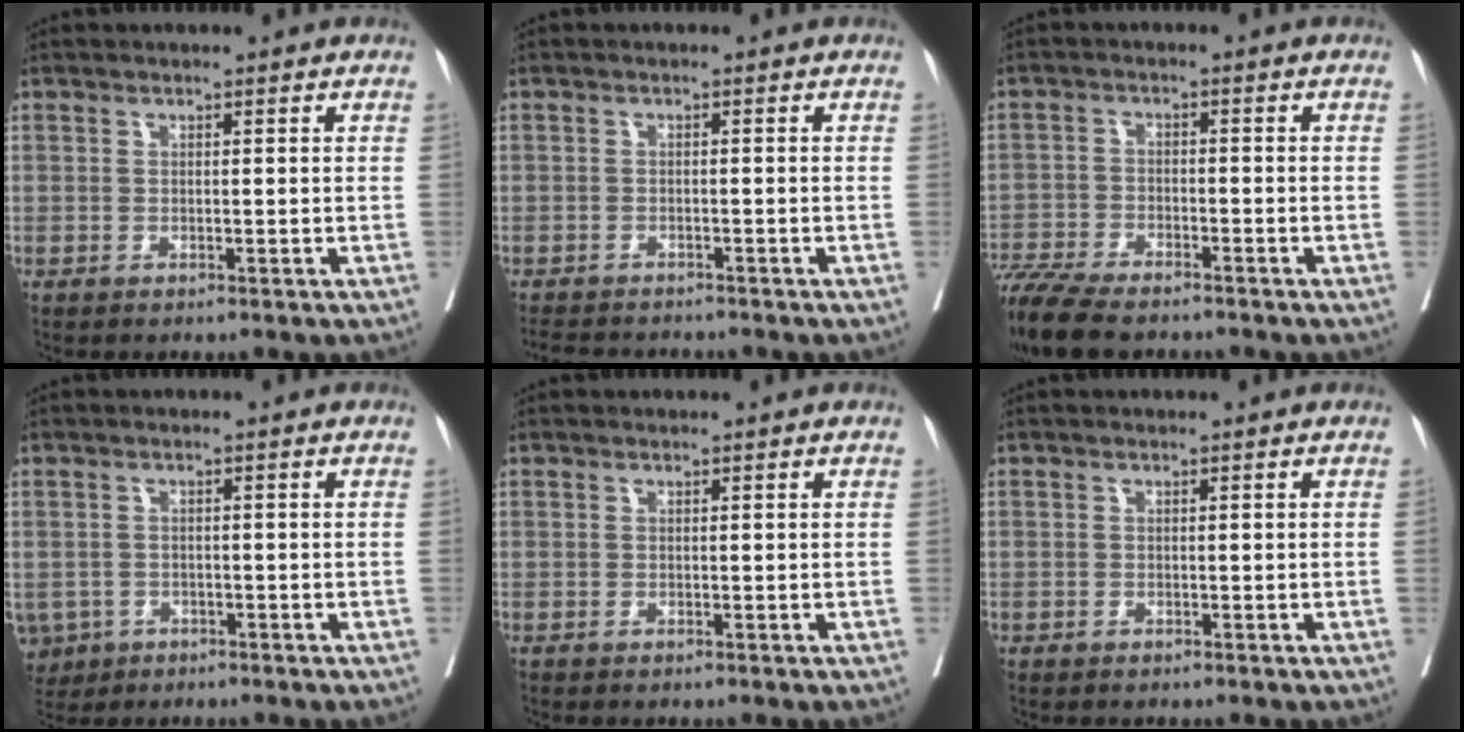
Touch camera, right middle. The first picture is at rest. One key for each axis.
{"total": 6.3, "fx": -5.9, "fy": 1.4, "fz": 1.7, "tx": -0.022, "ty": -0.010, "tz": -0.087}
{"total": 11.6, "fx": -9.9, "fy": 2.4, "fz": 5.7, "tx": -0.103, "ty": -0.020, "tz": -0.162}
{"total": 6.8, "fx": -3.4, "fy": 5.6, "fz": 1.8, "tx": -0.053, "ty": -0.002, "tz": -0.049}
{"total": 0.0}
{"total": 0.0}